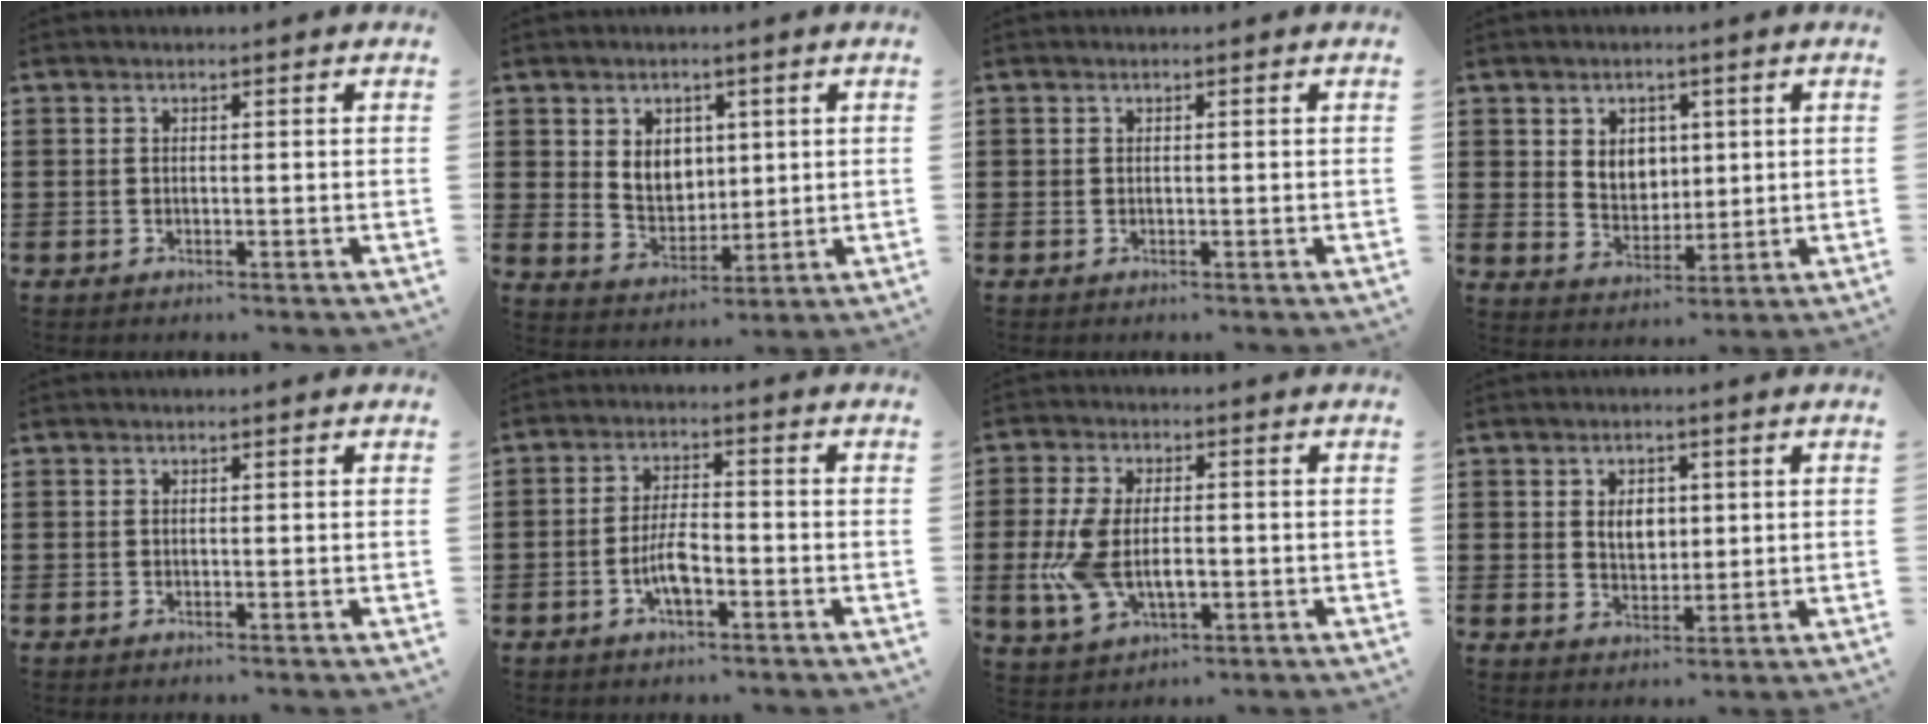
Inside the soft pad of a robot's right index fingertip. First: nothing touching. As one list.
[{"total": 5.1, "force": [1.7, 4.1, 2.5], "torque": [-0.049, 0.004, 0.028]}, {"total": 0.0}, {"total": 4.4, "force": [1.6, 3.8, 1.8], "torque": [-0.043, 0.007, 0.027]}, {"total": 0.0}, {"total": 5.3, "force": [-2.1, 1.9, 4.5], "torque": [-0.104, 0.000, -0.045]}, {"total": 8.2, "force": [-1.2, 4.5, 6.7], "torque": [-0.159, -0.001, -0.025]}, {"total": 3.9, "force": [0.8, 2.7, 2.7], "torque": [-0.046, 0.002, 0.010]}]